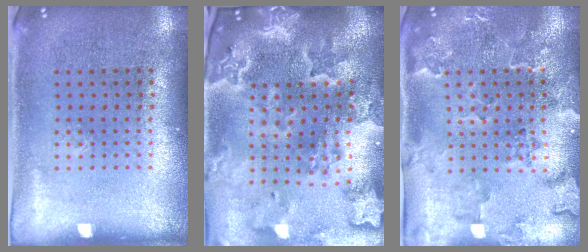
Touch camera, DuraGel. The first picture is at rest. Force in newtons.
{"total": 4.6, "press": 3.7, "slide": 2.7}
{"total": 2.4, "press": 2.2, "slide": 1.1}